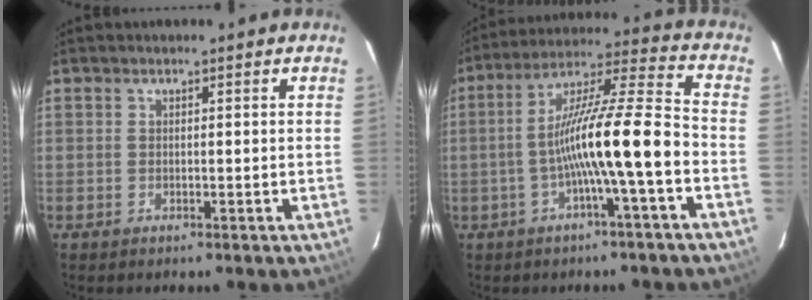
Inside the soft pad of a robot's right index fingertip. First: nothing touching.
{"total": 14.2, "force": [-4.4, -0.3, 13.4], "torque": [-0.238, 0.016, -0.079]}